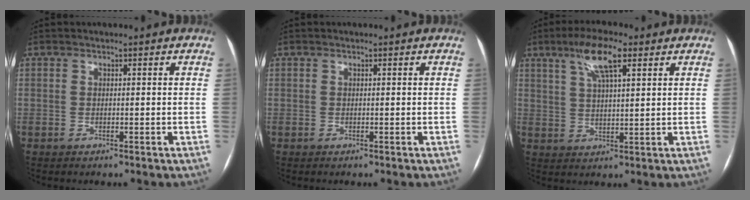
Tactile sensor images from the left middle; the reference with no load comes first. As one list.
[{"total": 0.0}, {"total": 7.7, "force": [4.3, 1.5, 6.2], "torque": [-0.121, 0.014, 0.077]}]